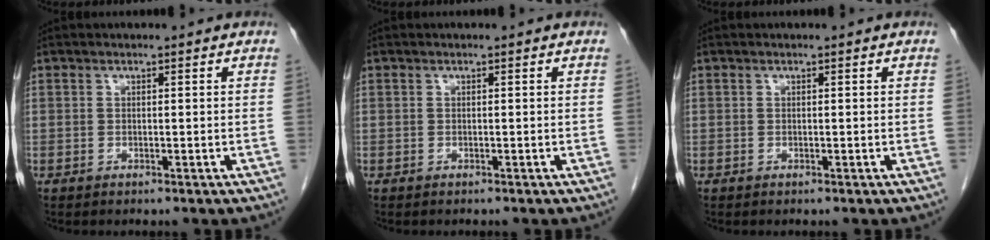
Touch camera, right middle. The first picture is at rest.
{"total": 0.0}
{"total": 0.0}